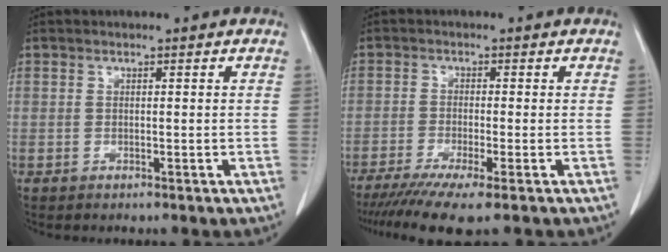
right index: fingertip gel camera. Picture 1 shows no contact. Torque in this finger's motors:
{"motor_torque": [1.09, -1.04, 0.48, 0.13]}